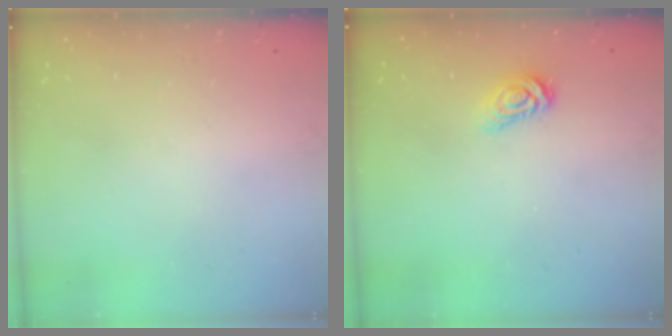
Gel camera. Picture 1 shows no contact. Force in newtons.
{"total": 4.4, "press": 4.4, "slide": 0.5}